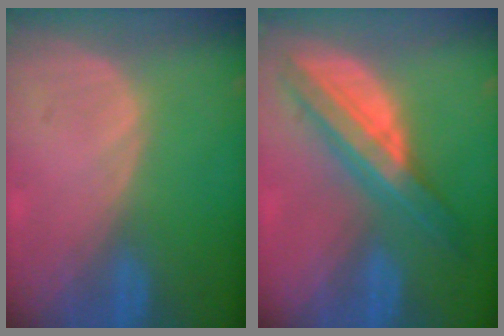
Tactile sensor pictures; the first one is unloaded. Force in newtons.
{"total": 8.4, "press": 8.4, "slide": 0.5}